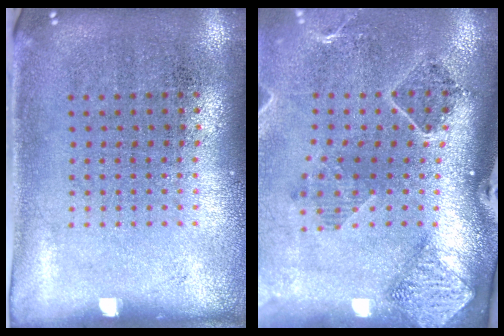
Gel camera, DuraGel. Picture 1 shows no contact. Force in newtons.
{"total": 1.7, "press": 1.6, "slide": 0.4}